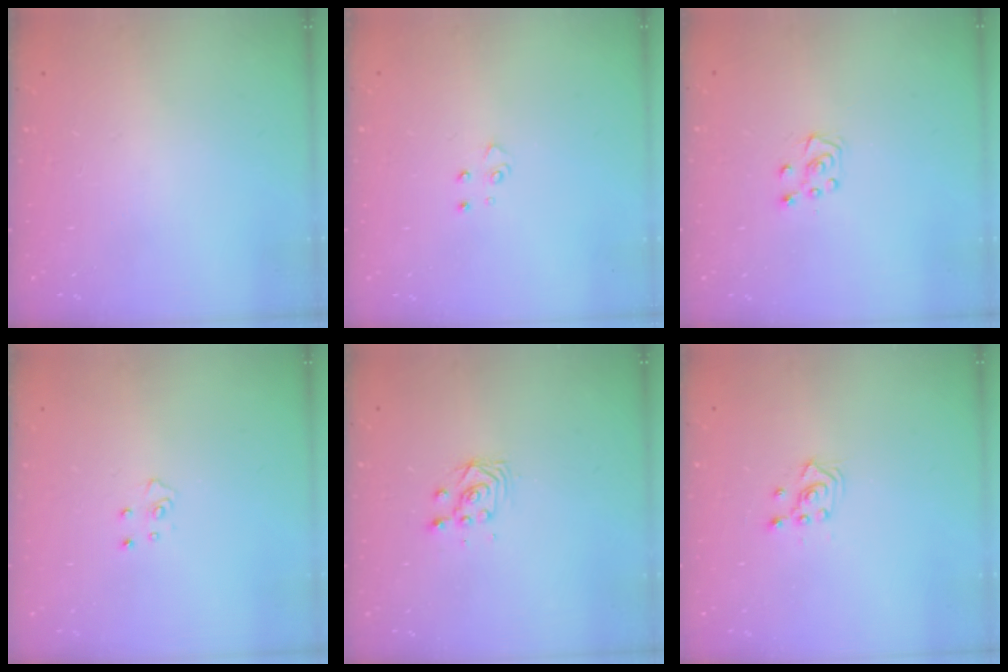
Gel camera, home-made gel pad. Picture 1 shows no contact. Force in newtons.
{"total": 4.0, "press": 4.0, "slide": 0.4}
{"total": 5.8, "press": 5.8, "slide": 0.8}
{"total": 3.8, "press": 3.8, "slide": 0.3}
{"total": 3.0, "press": 3.0, "slide": 0.2}
{"total": 2.4, "press": 2.2, "slide": 0.8}